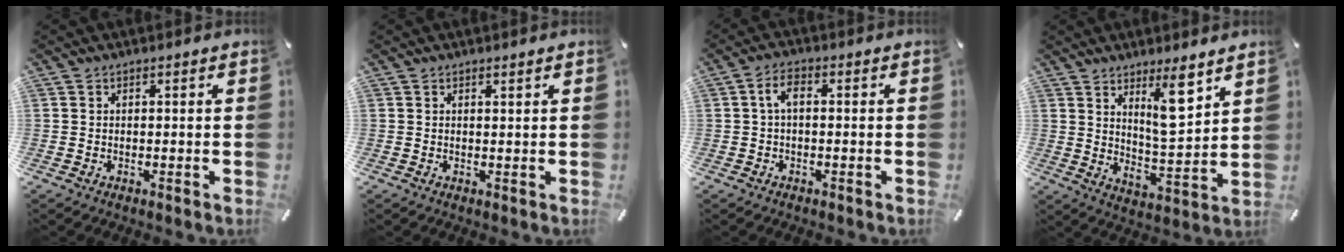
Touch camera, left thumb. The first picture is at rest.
{"total": 0.6, "force": [0.5, 0.0, 0.3], "torque": [-0.006, -0.003, 0.011]}
{"total": 3.8, "force": [-0.2, 1.7, 3.4], "torque": [-0.070, 0.010, -0.007]}
{"total": 11.6, "force": [6.3, 3.8, 9.1], "torque": [-0.129, -0.038, 0.105]}